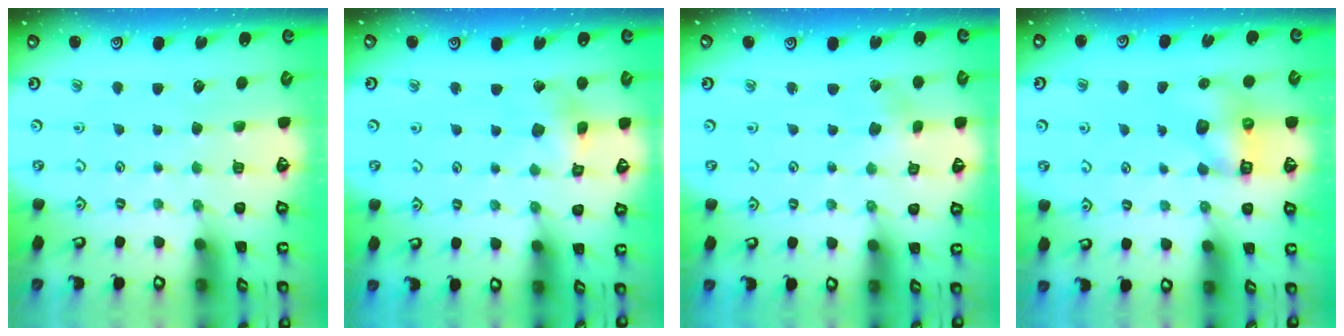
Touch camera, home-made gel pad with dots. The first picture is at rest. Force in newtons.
{"total": 4.3, "press": 4.3, "slide": 0.6}
{"total": 1.4, "press": 1.4, "slide": 0.2}
{"total": 6.1, "press": 6.1, "slide": 1.0}